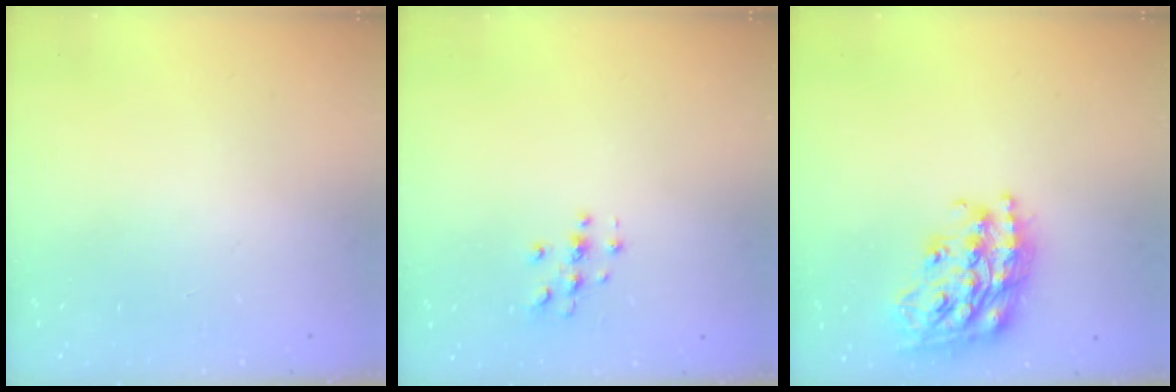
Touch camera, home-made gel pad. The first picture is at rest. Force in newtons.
{"total": 2.7, "press": 2.7, "slide": 0.3}
{"total": 22.0, "press": 21.9, "slide": 1.4}